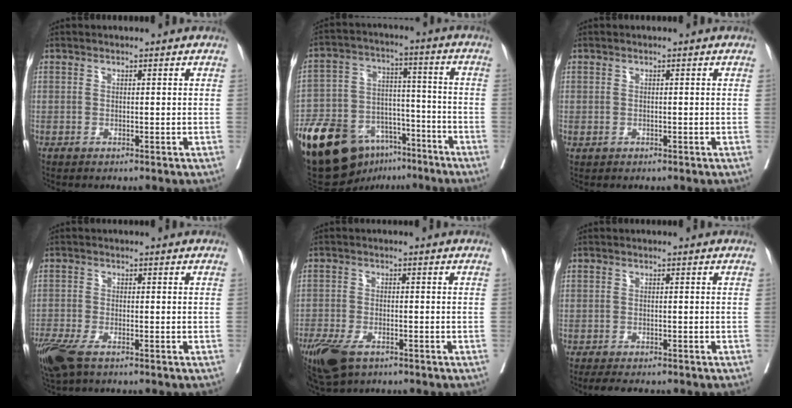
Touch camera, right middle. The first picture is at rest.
{"total": 19.2, "force": [-12.5, 10.4, 10.3], "torque": [-0.186, 0.025, -0.210]}
{"total": 0.6, "force": [-0.2, 0.5, 0.2], "torque": [-0.005, 0.002, 0.001]}
{"total": 7.8, "force": [-5.3, 2.6, 5.1], "torque": [-0.107, -0.021, -0.097]}
{"total": 9.6, "force": [-6.2, 4.4, 5.8], "torque": [-0.121, -0.016, -0.104]}
{"total": 4.4, "force": [-3.7, 1.4, 1.9], "torque": [-0.024, -0.007, -0.051]}